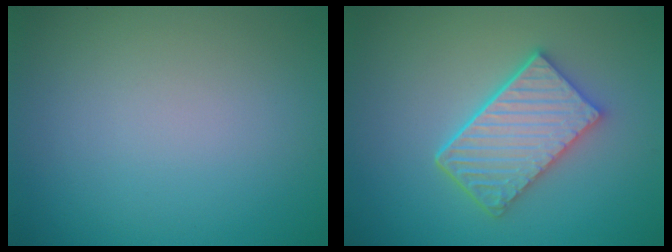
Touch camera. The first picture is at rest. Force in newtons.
{"total": 5.5, "press": 4.3, "slide": 3.4}